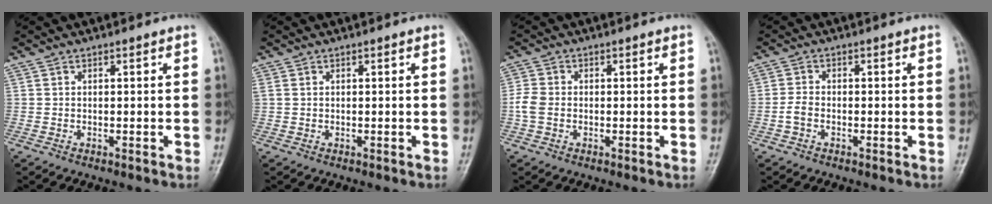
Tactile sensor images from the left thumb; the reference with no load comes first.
{"total": 1.0, "force": [0.2, 0.8, 0.6], "torque": [-0.016, 0.005, 0.007]}
{"total": 3.5, "force": [-0.6, 2.8, 2.1], "torque": [-0.049, 0.007, -0.017]}
{"total": 2.4, "force": [-0.9, 1.6, 1.5], "torque": [-0.033, 0.008, -0.023]}